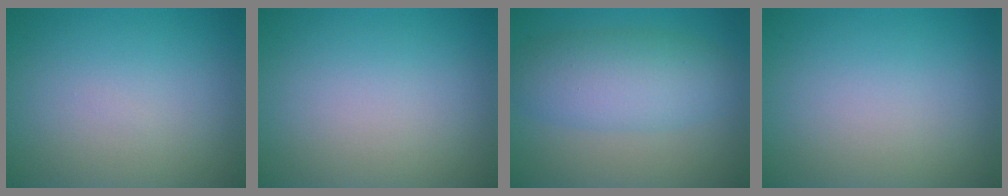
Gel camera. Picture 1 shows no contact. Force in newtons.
{"total": 0.0}
{"total": 5.6, "press": 5.6, "slide": 0.2}
{"total": 0.0}